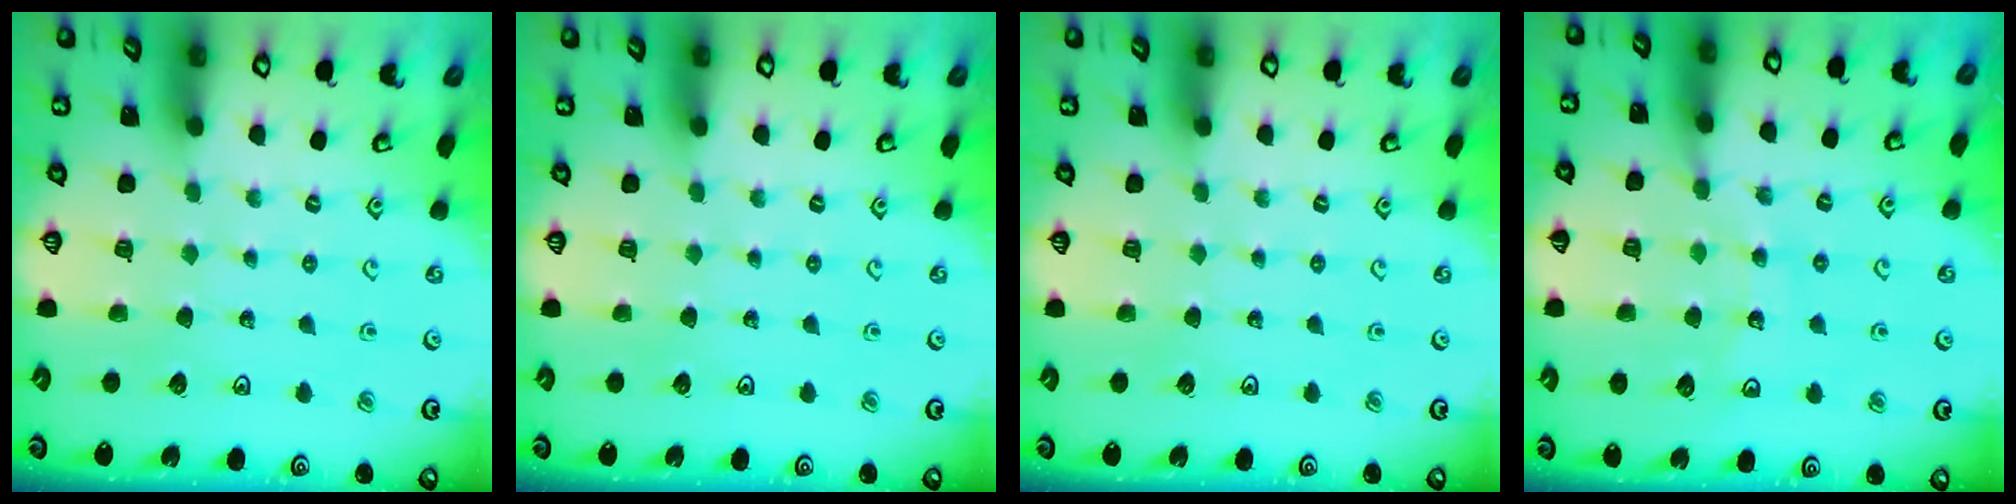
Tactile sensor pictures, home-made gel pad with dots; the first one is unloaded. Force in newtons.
{"total": 0.0}
{"total": 0.0}
{"total": 12.9, "press": 12.6, "slide": 2.8}